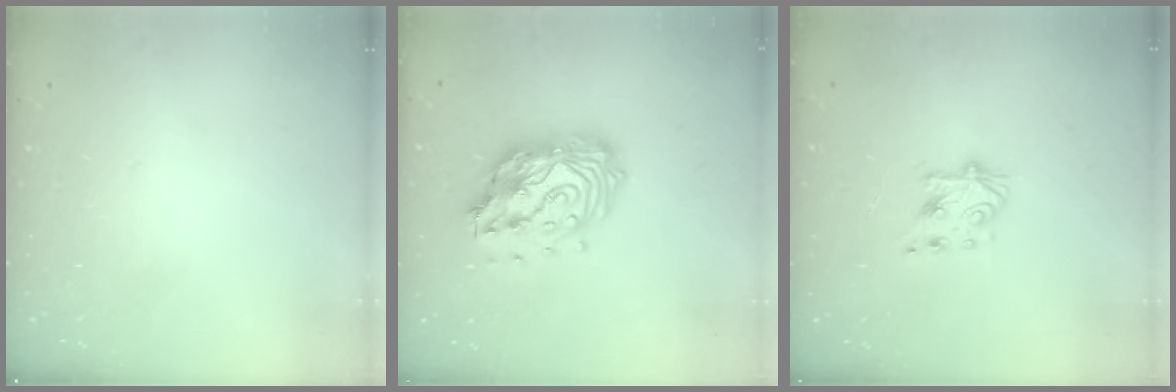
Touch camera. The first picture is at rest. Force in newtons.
{"total": 16.8, "press": 16.7, "slide": 1.6}
{"total": 6.4, "press": 6.4, "slide": 0.5}